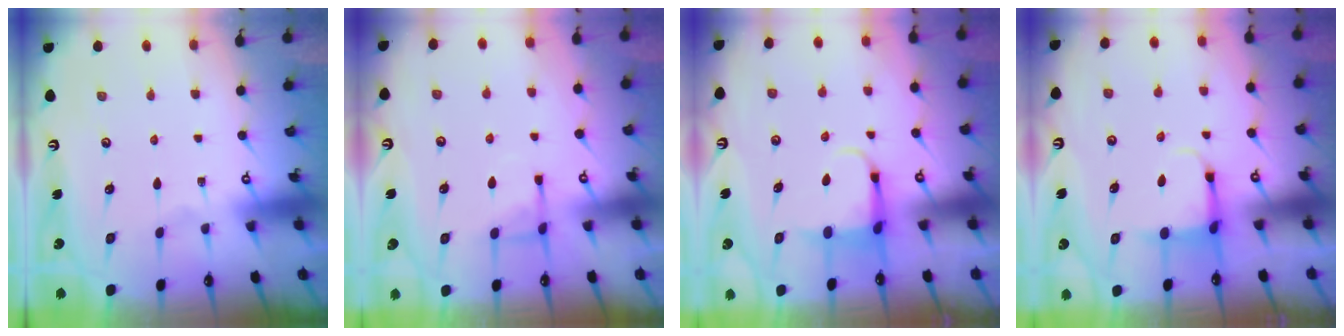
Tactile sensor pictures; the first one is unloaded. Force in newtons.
{"total": 5.9, "press": 5.8, "slide": 0.8}
{"total": 4.8, "press": 4.8, "slide": 0.6}
{"total": 3.8, "press": 3.5, "slide": 1.3}